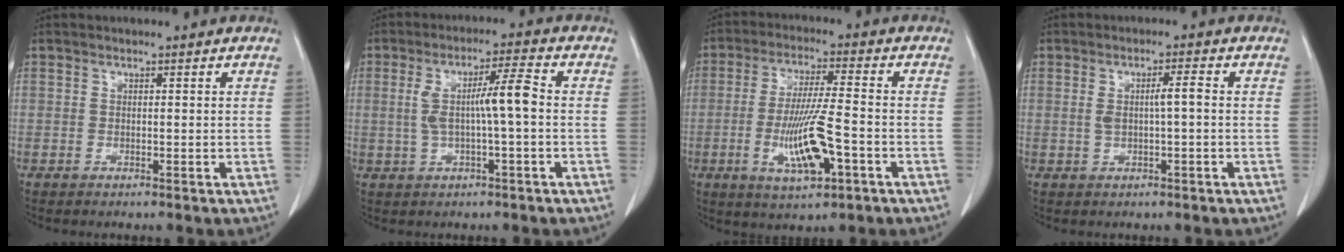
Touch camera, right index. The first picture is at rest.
{"total": 7.7, "force": [0.0, 0.9, 7.6], "torque": [-0.146, 0.021, 0.002]}
{"total": 11.2, "force": [-3.6, 1.8, 10.5], "torque": [-0.201, -0.009, -0.060]}
{"total": 3.7, "force": [0.1, 0.8, 3.6], "torque": [-0.071, 0.011, 0.008]}